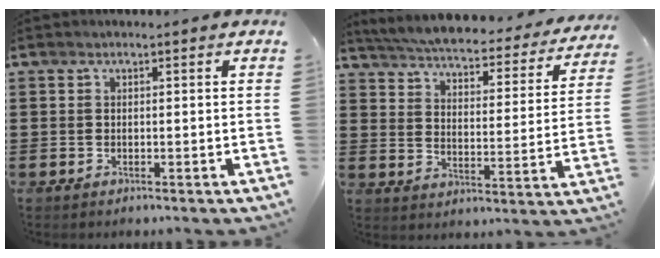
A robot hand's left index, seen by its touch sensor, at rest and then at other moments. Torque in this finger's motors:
{"motor_torque": [1.25, -0.89, 0.33, 0.16]}